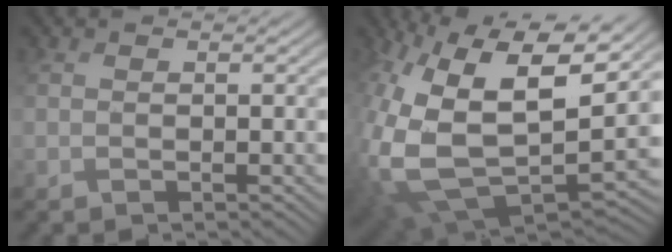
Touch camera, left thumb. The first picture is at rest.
{"total": 17.7, "force": [1.3, 11.3, 13.6], "torque": [-0.319, -0.055, 0.055]}